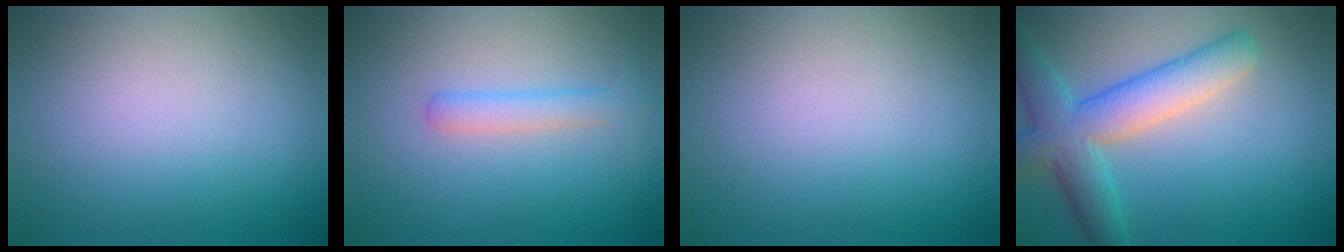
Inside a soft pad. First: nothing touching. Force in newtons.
{"total": 1.8, "press": 1.8, "slide": 0.1}
{"total": 0.0}
{"total": 6.1, "press": 6.1, "slide": 0.3}